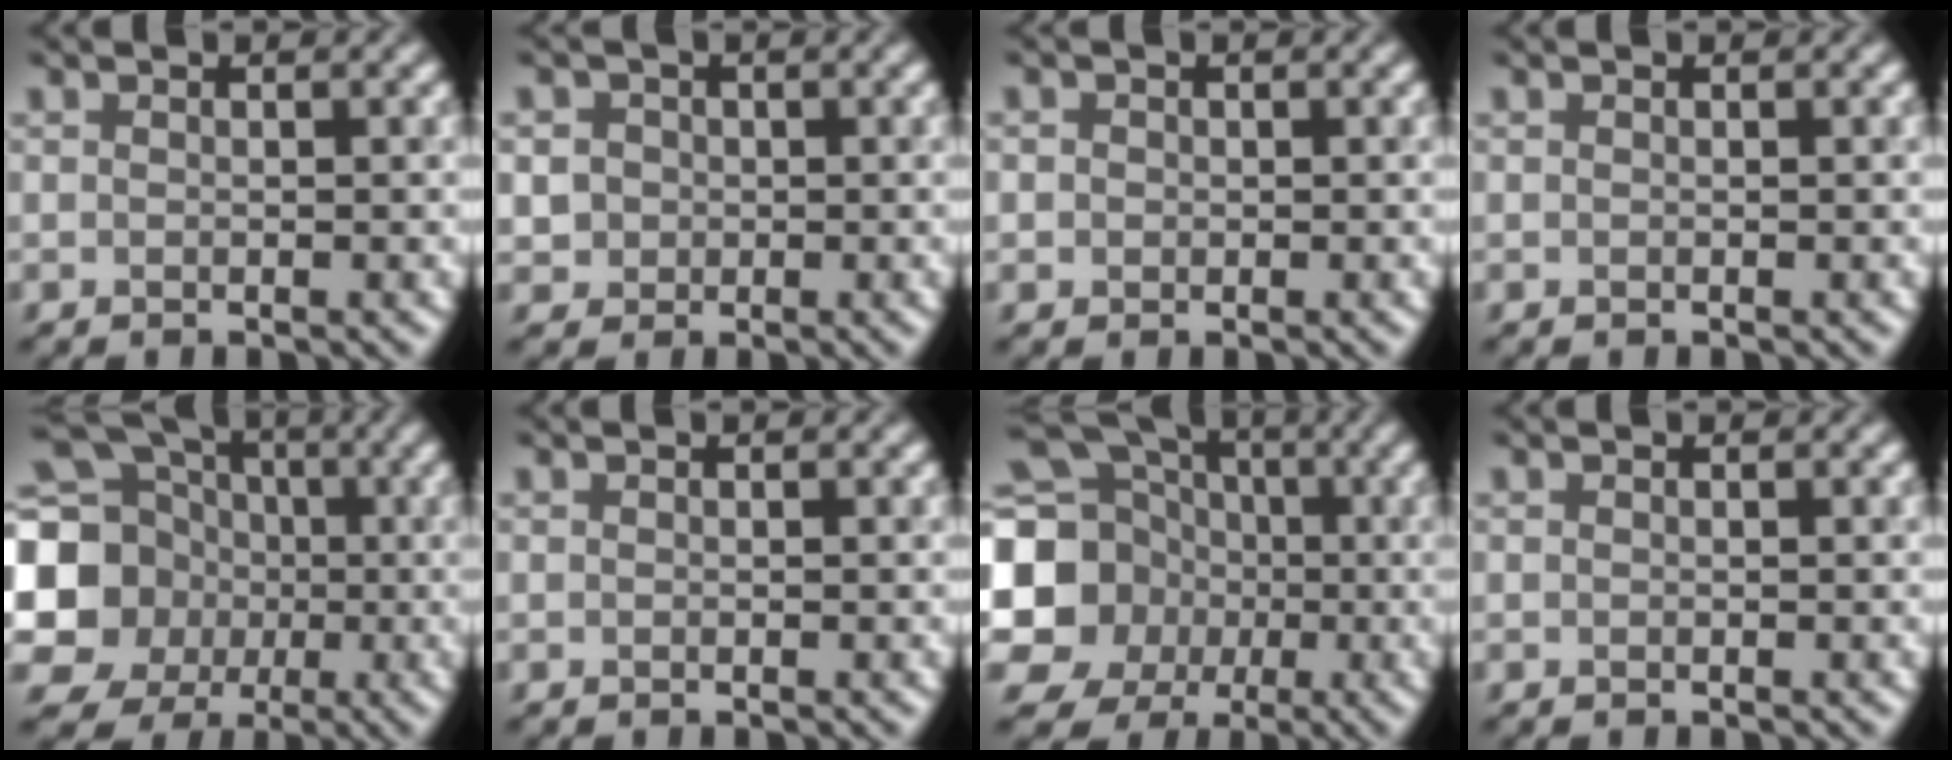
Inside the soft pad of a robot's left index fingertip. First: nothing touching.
{"total": 2.7, "force": [0.3, 2.6, 0.6], "torque": [0.007, 0.013, -0.008]}
{"total": 1.2, "force": [0.3, 1.1, 0.3], "torque": [0.005, 0.003, -0.006]}
{"total": 0.0}
{"total": 17.1, "force": [-0.7, 16.0, 6.0], "torque": [-0.184, -0.007, -0.046]}
{"total": 0.0}
{"total": 19.2, "force": [-1.5, 18.0, 6.4], "torque": [-0.187, -0.012, -0.067]}
{"total": 0.0}